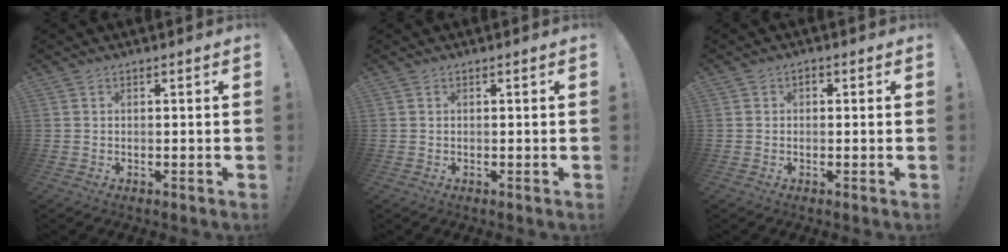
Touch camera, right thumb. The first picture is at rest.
{"total": 0.0}
{"total": 1.6, "force": [-0.6, 1.4, 0.6], "torque": [-0.004, 0.005, -0.014]}